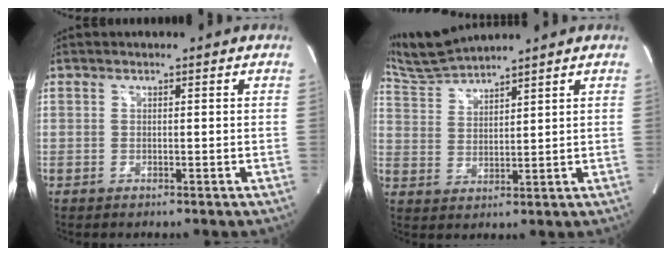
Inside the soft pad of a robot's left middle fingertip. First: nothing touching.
{"total": 6.4, "force": [6.3, -1.2, 0.8], "torque": [-0.032, 0.008, 0.135]}